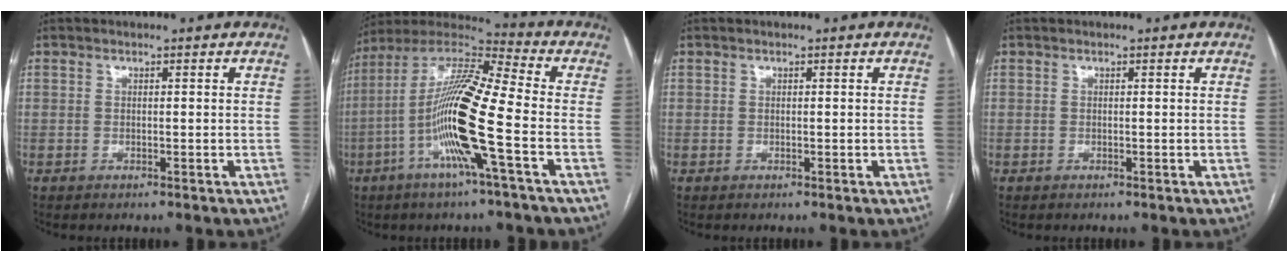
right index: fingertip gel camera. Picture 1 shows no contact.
{"total": 16.8, "force": [-4.5, 0.1, 16.2], "torque": [-0.320, -0.003, -0.098]}
{"total": 0.0}
{"total": 0.0}